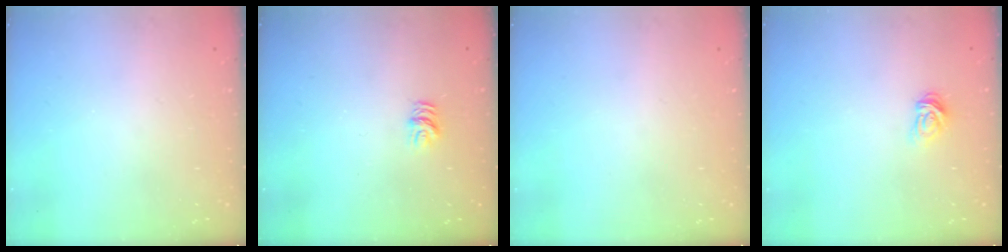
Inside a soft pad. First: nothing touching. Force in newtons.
{"total": 5.3, "press": 5.3, "slide": 0.3}
{"total": 0.0}
{"total": 5.5, "press": 5.5, "slide": 0.6}